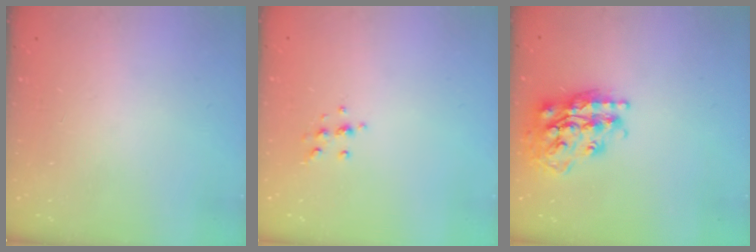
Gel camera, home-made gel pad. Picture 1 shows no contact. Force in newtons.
{"total": 6.2, "press": 6.2, "slide": 0.8}
{"total": 19.6, "press": 19.5, "slide": 1.7}